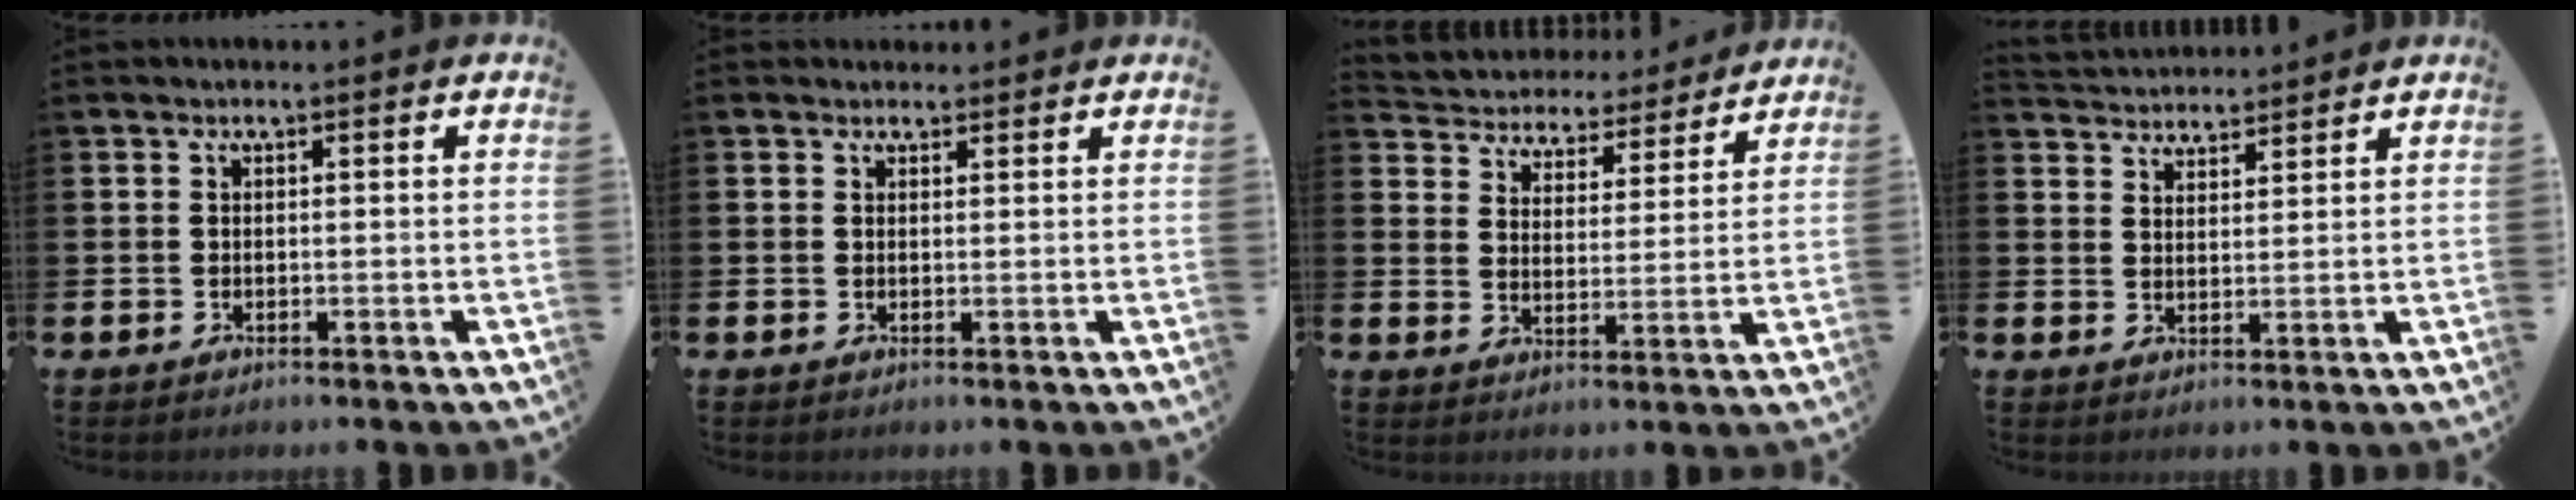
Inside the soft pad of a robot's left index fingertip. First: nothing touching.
{"total": 1.2, "force": [1.1, 0.5, 0.1], "torque": [0.006, -0.001, 0.020]}
{"total": 4.8, "force": [4.5, 1.5, -0.3], "torque": [-0.022, -0.045, 0.073]}
{"total": 3.5, "force": [3.5, 0.4, -0.4], "torque": [-0.010, -0.018, 0.066]}